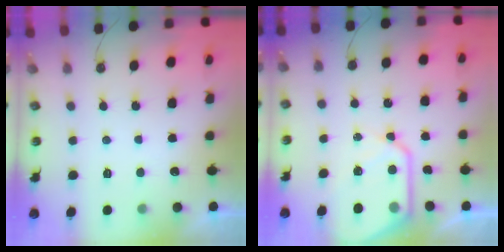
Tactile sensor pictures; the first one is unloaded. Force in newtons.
{"total": 12.7, "press": 12.7, "slide": 1.4}